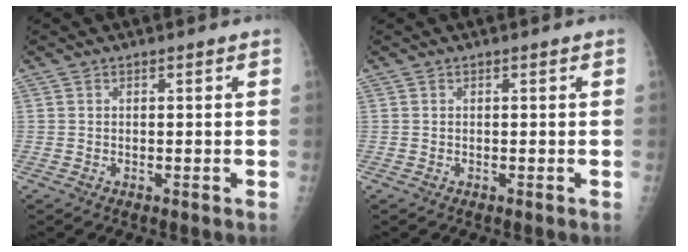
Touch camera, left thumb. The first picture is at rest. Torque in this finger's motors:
{"motor_torque": [0.07, 0.07, 0.02, -0.02, 0.07]}